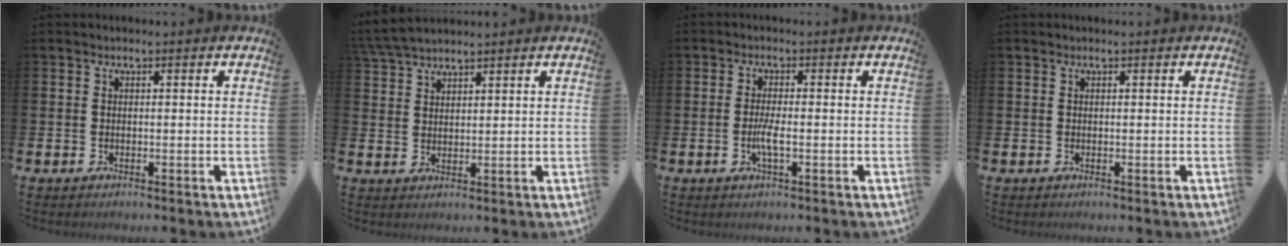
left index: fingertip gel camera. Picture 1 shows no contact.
{"total": 4.3, "force": [4.2, 0.6, 1.0], "torque": [-0.028, -0.013, 0.077]}
{"total": 2.6, "force": [-0.6, 0.4, 2.5], "torque": [-0.055, -0.002, -0.013]}
{"total": 0.0}